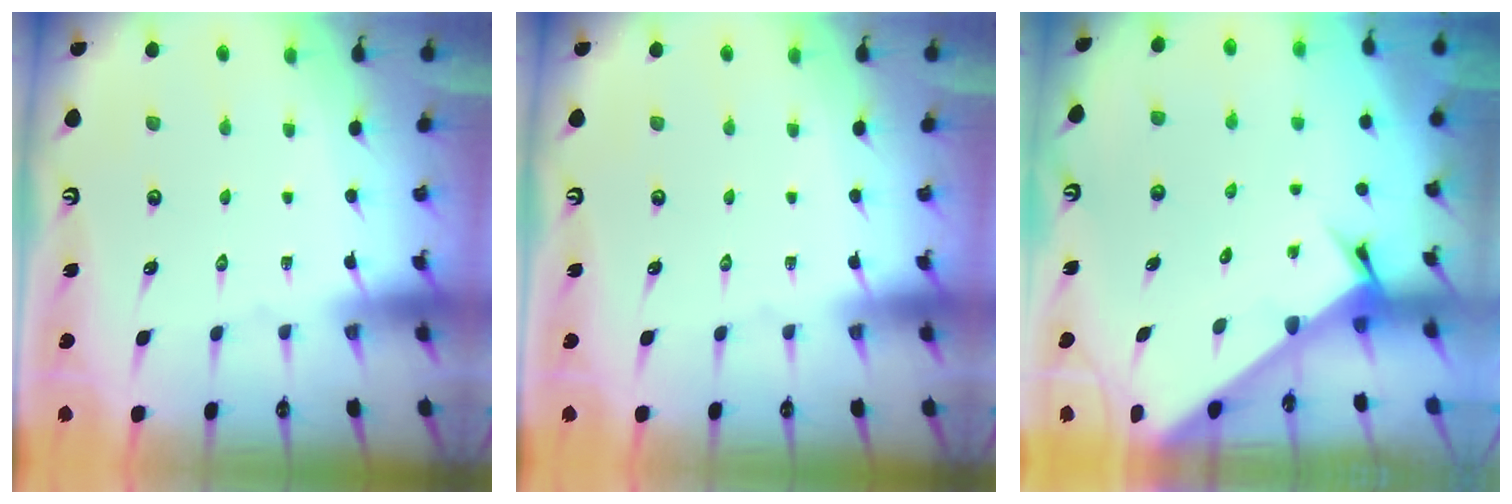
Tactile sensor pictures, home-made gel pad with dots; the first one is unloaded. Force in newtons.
{"total": 0.0}
{"total": 3.5, "press": 3.5, "slide": 0.2}